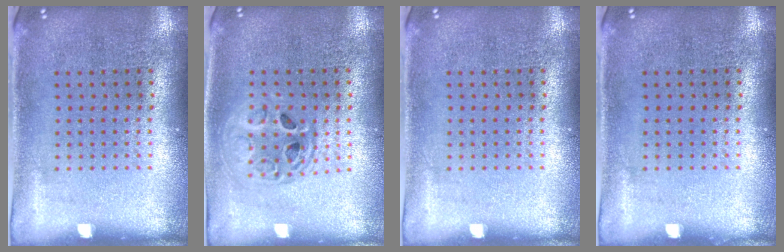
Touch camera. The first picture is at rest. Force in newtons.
{"total": 1.5, "press": 1.3, "slide": 0.8}
{"total": 0.0}
{"total": 0.0}